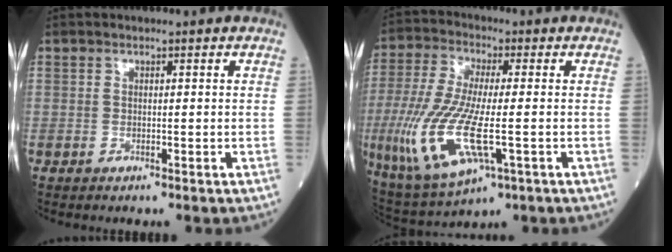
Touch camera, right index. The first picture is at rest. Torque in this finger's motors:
{"motor_torque": [0.63, -0.67, 0.34, 0.20]}